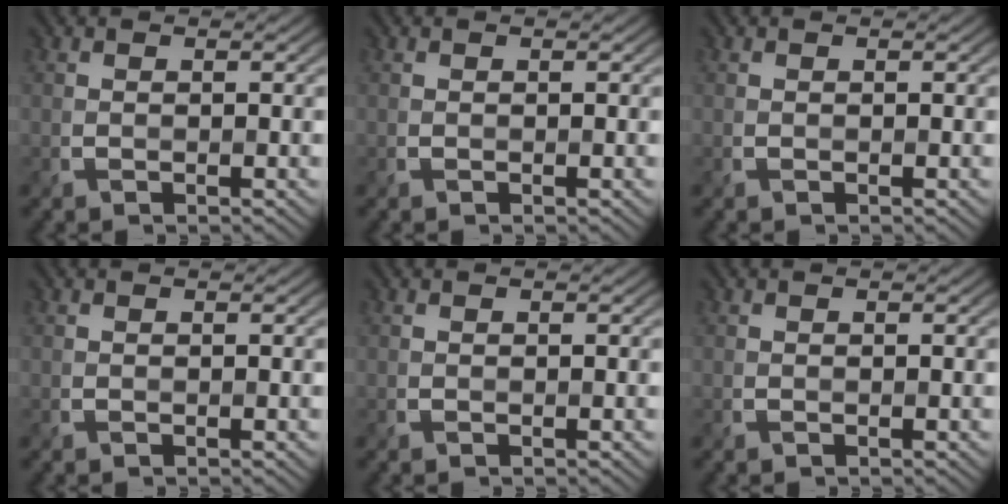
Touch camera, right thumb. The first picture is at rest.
{"total": 0.0}
{"total": 0.0}
{"total": 0.0}
{"total": 0.0}
{"total": 0.0}